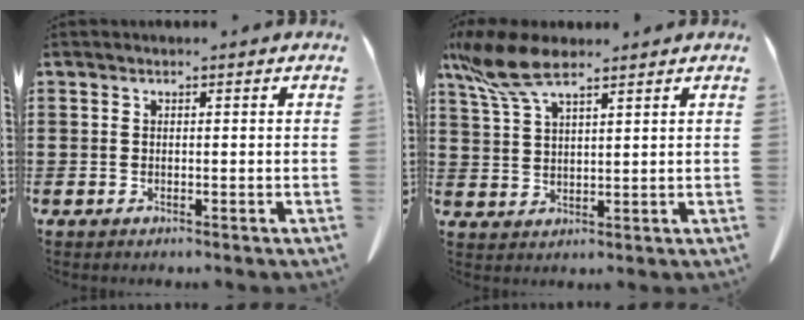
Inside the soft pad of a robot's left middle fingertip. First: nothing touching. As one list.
[{"total": 8.1, "force": [5.6, 2.3, 5.4], "torque": [-0.132, -0.012, 0.102]}]